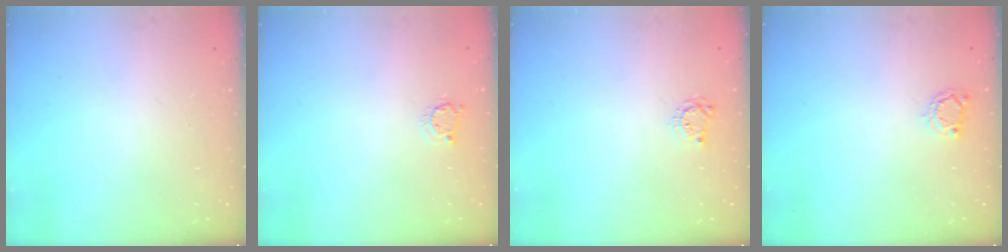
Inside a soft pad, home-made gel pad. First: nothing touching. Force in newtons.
{"total": 3.1, "press": 3.0, "slide": 0.4}
{"total": 4.2, "press": 4.2, "slide": 0.5}
{"total": 3.0, "press": 3.0, "slide": 0.4}